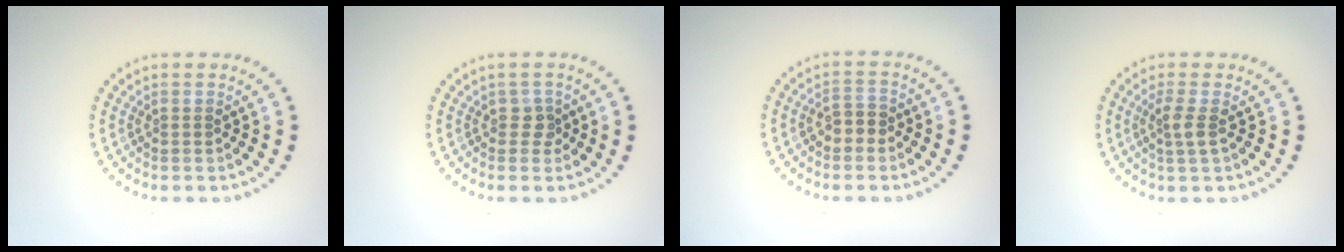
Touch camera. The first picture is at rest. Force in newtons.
{"total": 1.2, "press": 1.0, "slide": 0.7}
{"total": 1.7, "press": 1.5, "slide": 0.7}
{"total": 1.7, "press": 1.4, "slide": 1.0}